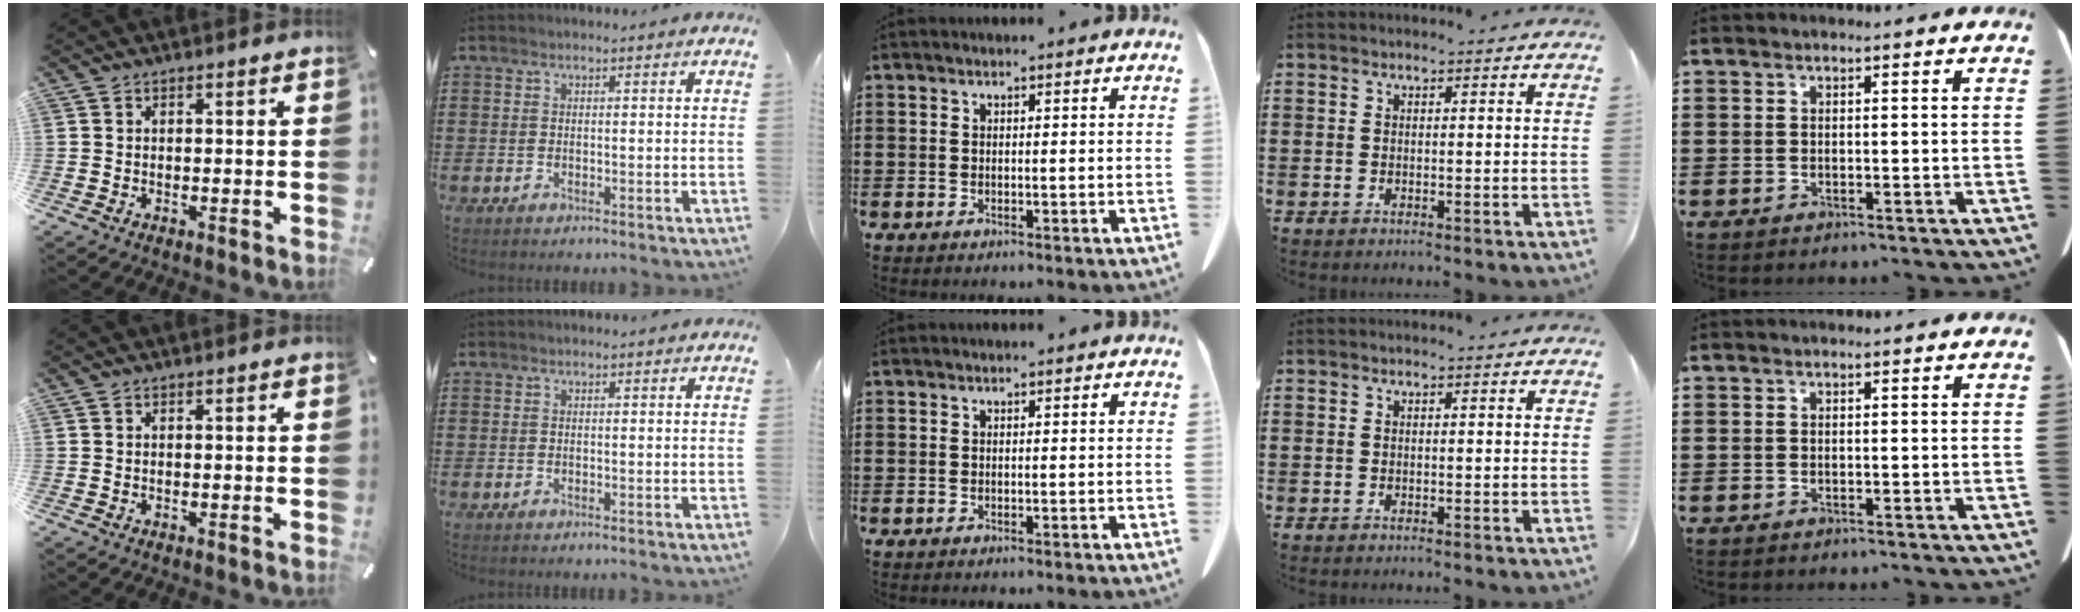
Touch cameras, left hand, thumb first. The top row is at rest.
{}